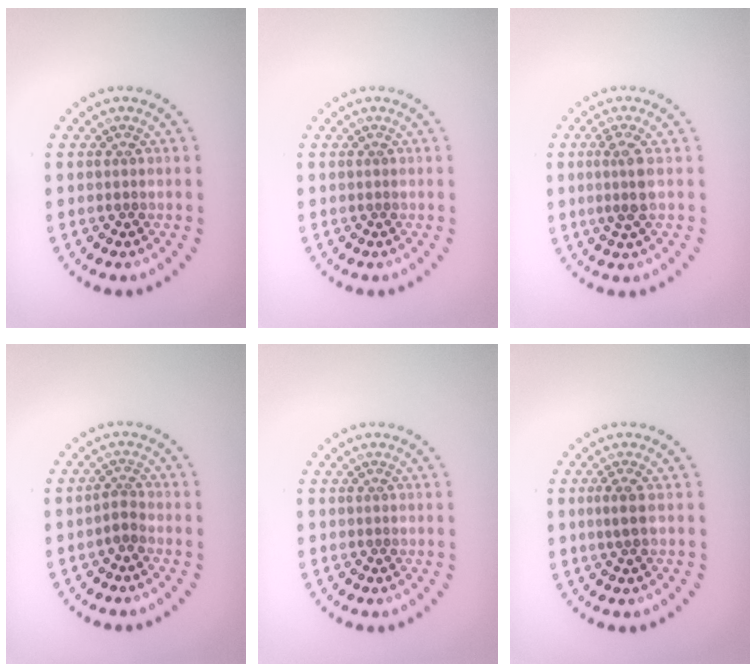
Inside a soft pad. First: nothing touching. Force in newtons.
{"total": 0.0}
{"total": 2.1, "press": 1.8, "slide": 1.1}
{"total": 1.4, "press": 0.9, "slide": 1.0}
{"total": 0.0}
{"total": 1.5, "press": 1.2, "slide": 0.9}